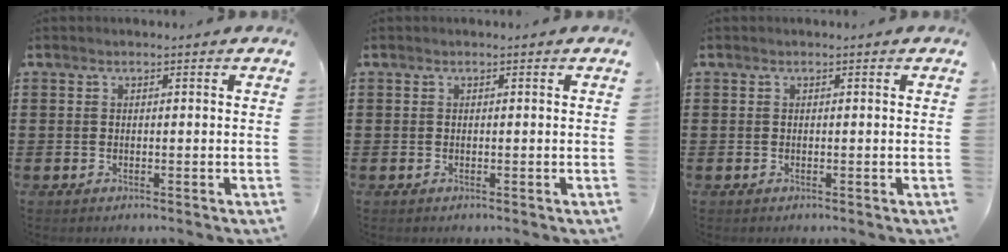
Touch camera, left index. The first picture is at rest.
{"total": 0.0}
{"total": 0.0}